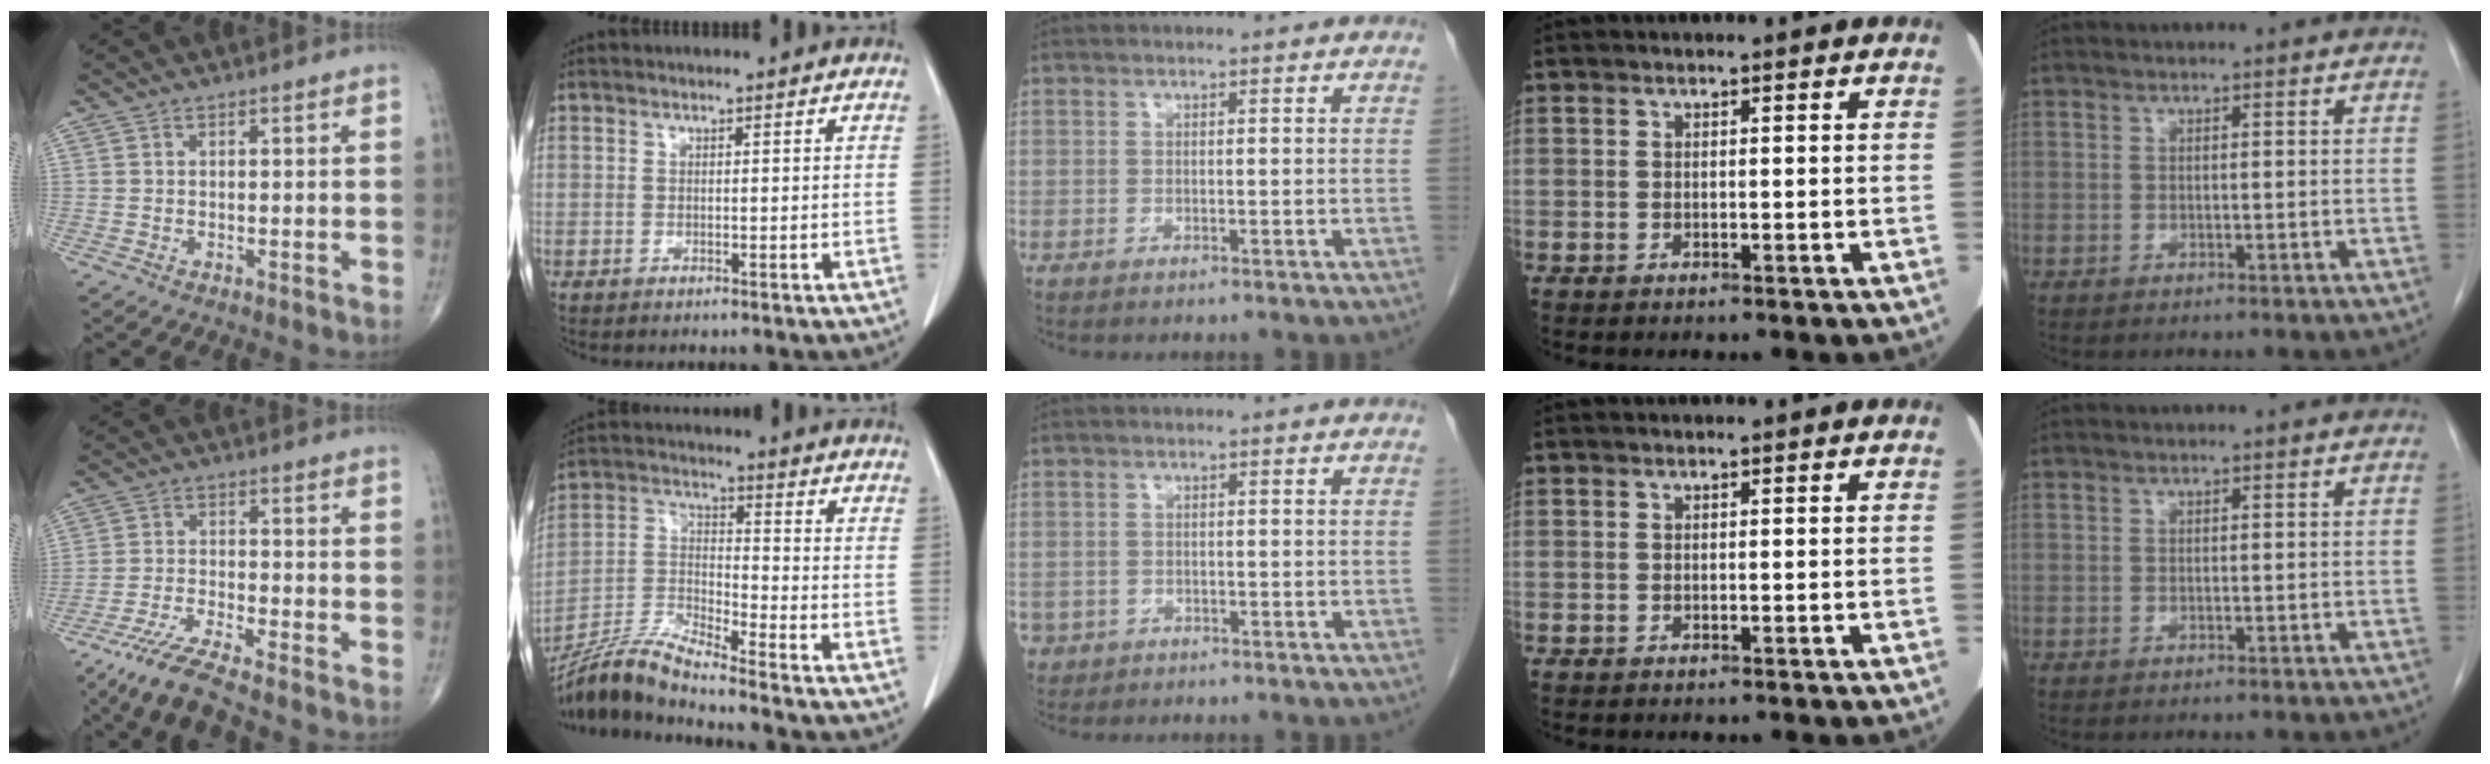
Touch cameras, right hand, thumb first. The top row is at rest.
{"thumb": {"total": 8.6, "force": [-7.1, 0.9, 4.9], "torque": [-0.111, 0.017, -0.135]}, "index": {"total": 10.0, "force": [-9.1, -1.3, 3.9], "torque": [-0.088, -0.009, -0.179]}, "middle": {"total": 2.7, "force": [-1.4, 2.2, 0.2], "torque": [-0.005, 0.004, -0.023]}}